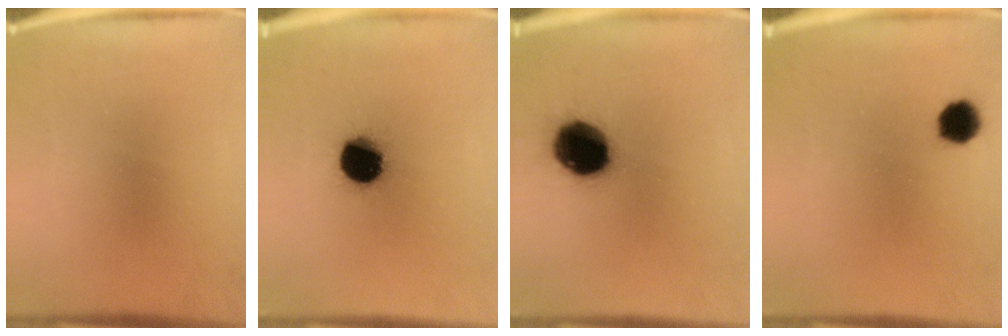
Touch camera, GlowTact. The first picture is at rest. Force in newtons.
{"total": 14.2}
{"total": 16.8}
{"total": 4.6}